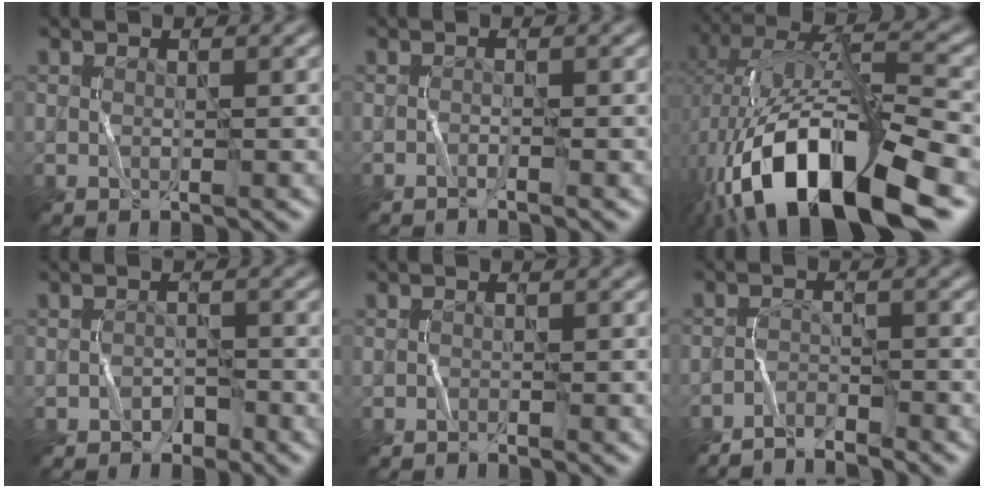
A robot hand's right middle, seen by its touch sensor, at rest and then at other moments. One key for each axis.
{"total": 0.7, "fx": -0.7, "fy": -0.2, "fz": 0.1, "tx": -0.002, "ty": 0.003, "tz": -0.014}
{"total": 16.1, "fx": -7.1, "fy": 6.4, "fz": 13.0, "tx": -0.247, "ty": 0.011, "tz": -0.121}
{"total": 1.3, "fx": -1.2, "fy": 0.5, "fz": 0.0, "tx": 0.002, "ty": 0.007, "tz": -0.020}
{"total": 0.6, "fx": -0.6, "fy": -0.2, "fz": -0.1, "tx": 0.003, "ty": 0.002, "tz": -0.012}
{"total": 2.8, "fx": -2.8, "fy": 0.0, "fz": 0.4, "tx": -0.004, "ty": 0.009, "tz": -0.055}